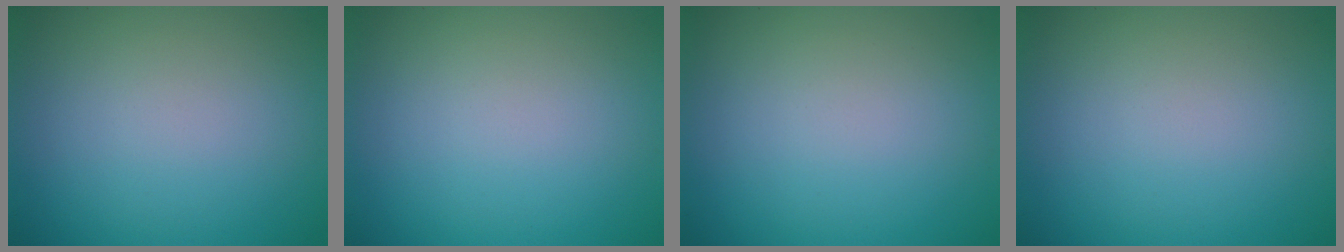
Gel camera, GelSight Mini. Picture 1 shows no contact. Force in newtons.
{"total": 0.0}
{"total": 0.0}
{"total": 0.0}